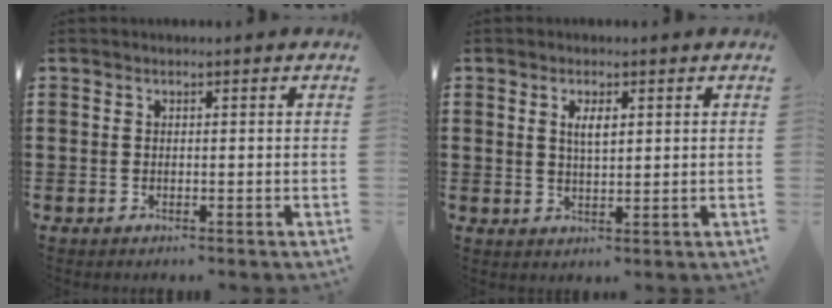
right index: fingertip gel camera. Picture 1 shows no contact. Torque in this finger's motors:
{"motor_torque": [0.10, 0.08, 0.08, 0.04]}